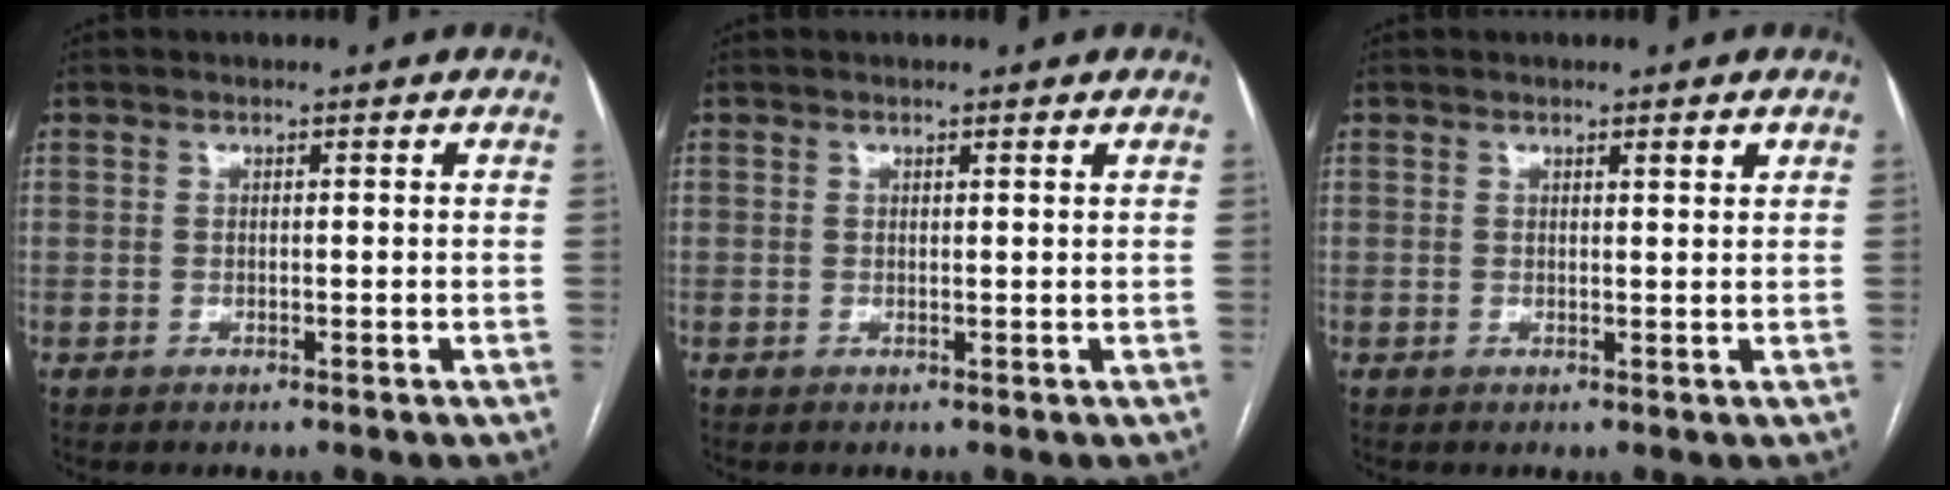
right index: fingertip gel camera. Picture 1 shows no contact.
{"total": 0.8, "force": [0.7, -0.1, 0.2], "torque": [-0.012, -0.002, 0.009]}
{"total": 1.2, "force": [0.8, 0.1, 0.8], "torque": [-0.013, 0.001, 0.011]}